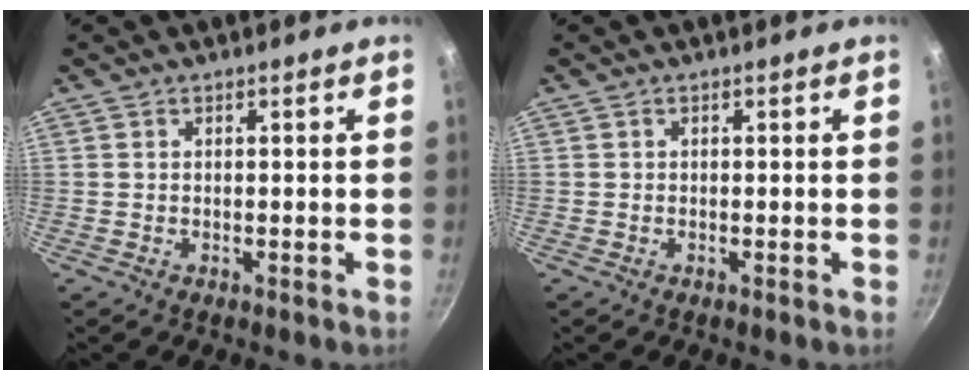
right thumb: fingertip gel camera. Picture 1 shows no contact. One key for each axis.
{"total": 0.0}